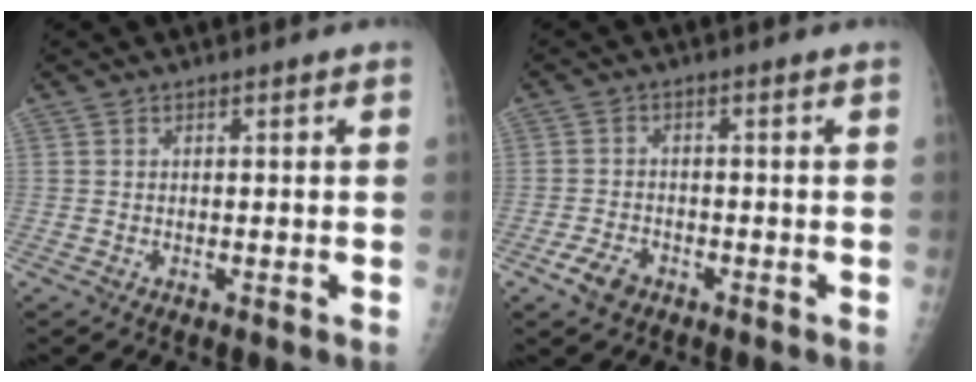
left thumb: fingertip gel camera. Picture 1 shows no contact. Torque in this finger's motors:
{"motor_torque": [-0.42, 0.42, 0.28, 0.21, 0.01]}